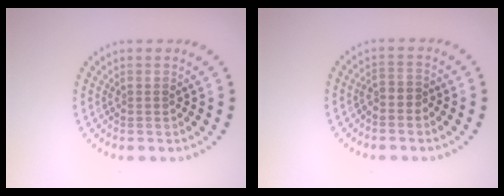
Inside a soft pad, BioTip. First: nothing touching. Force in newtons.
{"total": 1.1, "press": 0.8, "slide": 0.8}